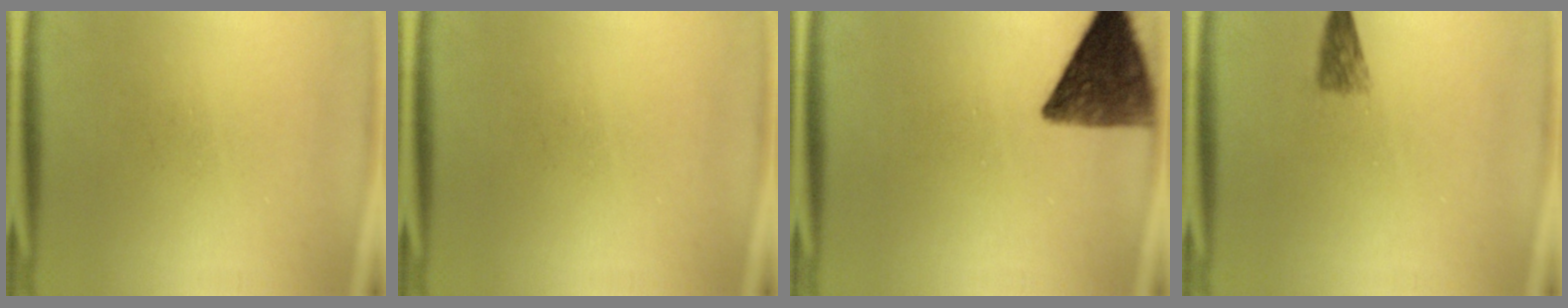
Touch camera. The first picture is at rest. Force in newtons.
{"total": 0.0}
{"total": 11.1}
{"total": 2.4}